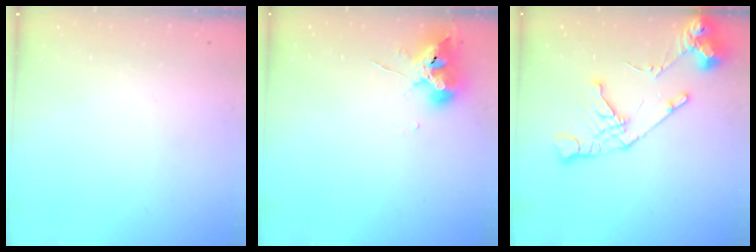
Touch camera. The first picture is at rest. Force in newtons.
{"total": 9.8, "press": 9.7, "slide": 0.9}
{"total": 13.5, "press": 13.3, "slide": 1.8}